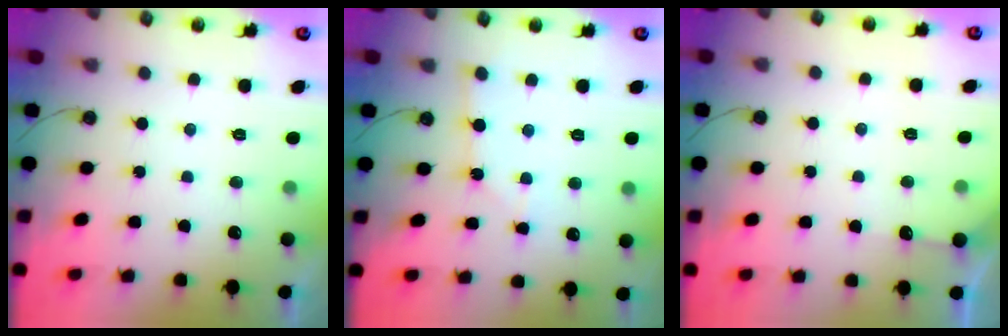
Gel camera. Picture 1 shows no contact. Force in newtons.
{"total": 3.0, "press": 2.9, "slide": 0.4}
{"total": 3.4, "press": 3.4, "slide": 0.3}